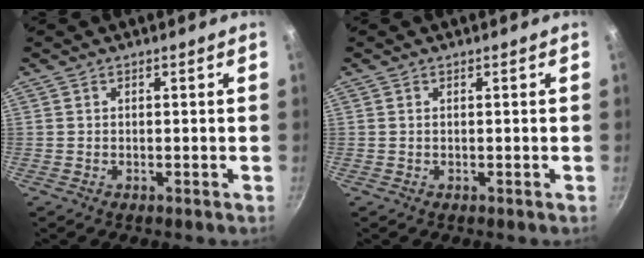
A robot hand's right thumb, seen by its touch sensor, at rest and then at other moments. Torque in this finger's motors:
{"motor_torque": [0.32, -0.47, 0.39, 0.26, 0.09]}